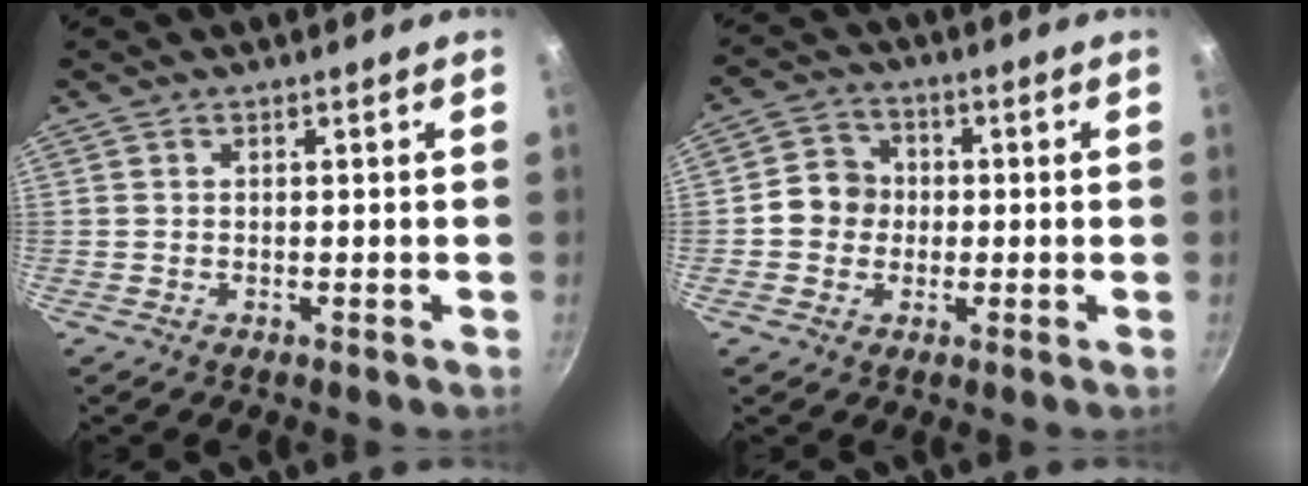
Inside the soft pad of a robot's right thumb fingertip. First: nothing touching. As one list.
[{"total": 6.7, "force": [-0.4, 6.2, 2.7], "torque": [-0.013, 0.015, -0.022]}]